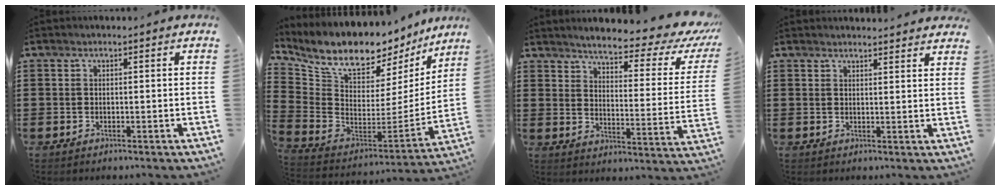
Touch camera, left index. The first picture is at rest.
{"total": 9.1, "force": [7.7, 3.3, 3.7], "torque": [-0.100, -0.066, 0.132]}
{"total": 5.8, "force": [5.0, 0.0, 2.9], "torque": [-0.065, -0.041, 0.076]}
{"total": 2.3, "force": [2.2, -0.1, 0.2], "torque": [-0.010, -0.005, 0.044]}